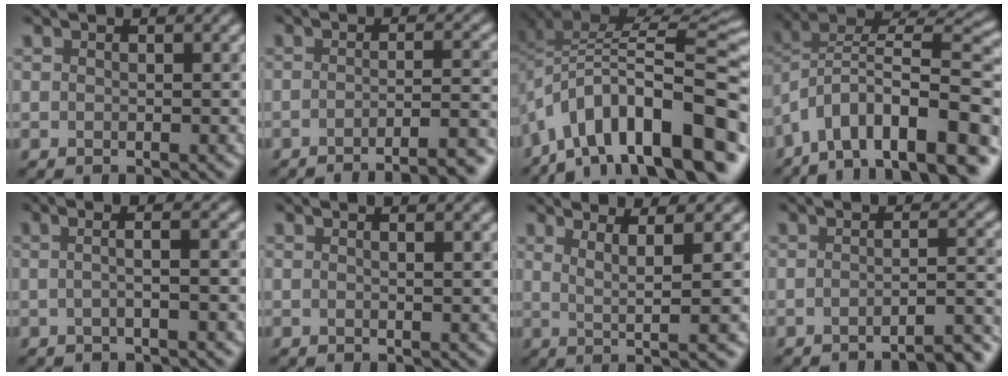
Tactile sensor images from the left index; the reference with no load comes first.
{"total": 7.0, "force": [-5.1, 1.4, 4.6], "torque": [-0.038, 0.015, -0.046]}
{"total": 14.8, "force": [-8.2, 5.6, 11.0], "torque": [-0.175, 0.021, -0.128]}
{"total": 12.7, "force": [-5.9, 6.1, 9.5], "torque": [-0.163, 0.022, -0.077]}
{"total": 2.6, "force": [0.0, 0.9, 2.4], "torque": [-0.023, 0.004, -0.025]}
{"total": 2.4, "force": [1.0, 1.2, 1.9], "torque": [-0.004, 0.021, -0.015]}
{"total": 3.6, "force": [0.9, 0.1, 3.5], "torque": [-0.072, 0.005, 0.033]}
{"total": 4.4, "force": [-4.0, 0.5, 1.8], "torque": [-0.012, 0.015, -0.044]}